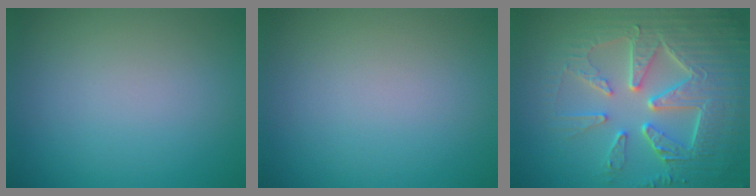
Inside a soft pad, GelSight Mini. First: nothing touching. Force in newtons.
{"total": 0.0}
{"total": 8.6, "press": 6.2, "slide": 6.0}